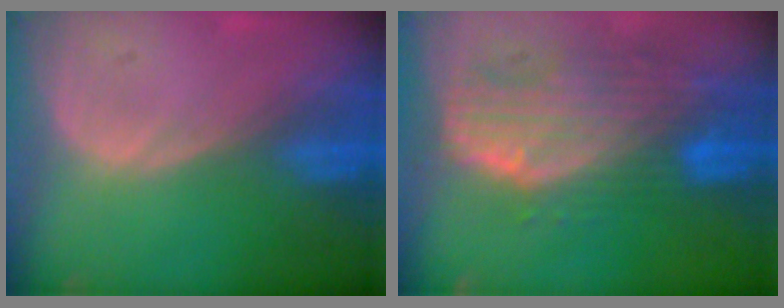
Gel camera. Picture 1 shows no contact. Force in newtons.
{"total": 10.5, "press": 9.1, "slide": 5.4}